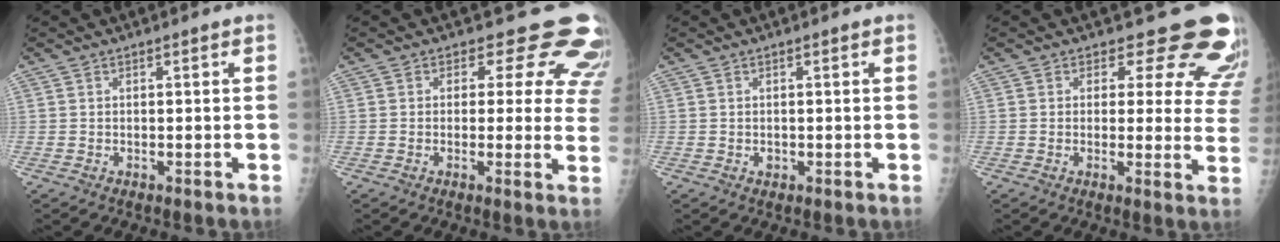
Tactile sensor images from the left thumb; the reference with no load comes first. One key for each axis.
{"total": 13.0, "fx": 10.0, "fy": 7.0, "fz": 4.3, "tx": 0.012, "ty": -0.048, "tz": 0.084}
{"total": 0.8, "fx": 0.0, "fy": 0.7, "fz": 0.3, "tx": 0.000, "ty": 0.001, "tz": 0.001}
{"total": 13.7, "fx": 11.5, "fy": 6.1, "fz": 4.4, "tx": 0.006, "ty": -0.080, "tz": 0.104}